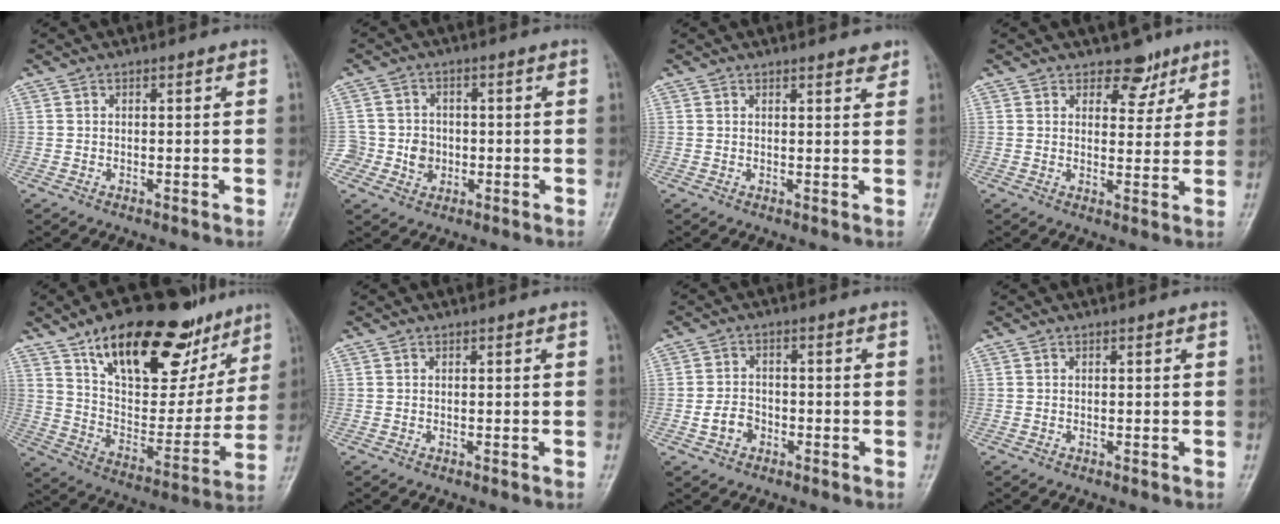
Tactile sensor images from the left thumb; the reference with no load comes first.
{"total": 5.8, "force": [-1.2, 5.5, 1.4], "torque": [0.009, 0.013, -0.017]}
{"total": 2.3, "force": [1.9, 0.6, 1.1], "torque": [-0.004, -0.010, 0.023]}
{"total": 5.1, "force": [3.6, 3.3, 1.7], "torque": [0.011, -0.020, 0.050]}
{"total": 27.8, "force": [17.0, 13.0, 17.7], "torque": [-0.216, -0.042, 0.270]}
{"total": 0.0}
{"total": 4.2, "force": [-1.6, 3.3, 2.0], "torque": [-0.024, 0.017, -0.031]}
{"total": 0.0}